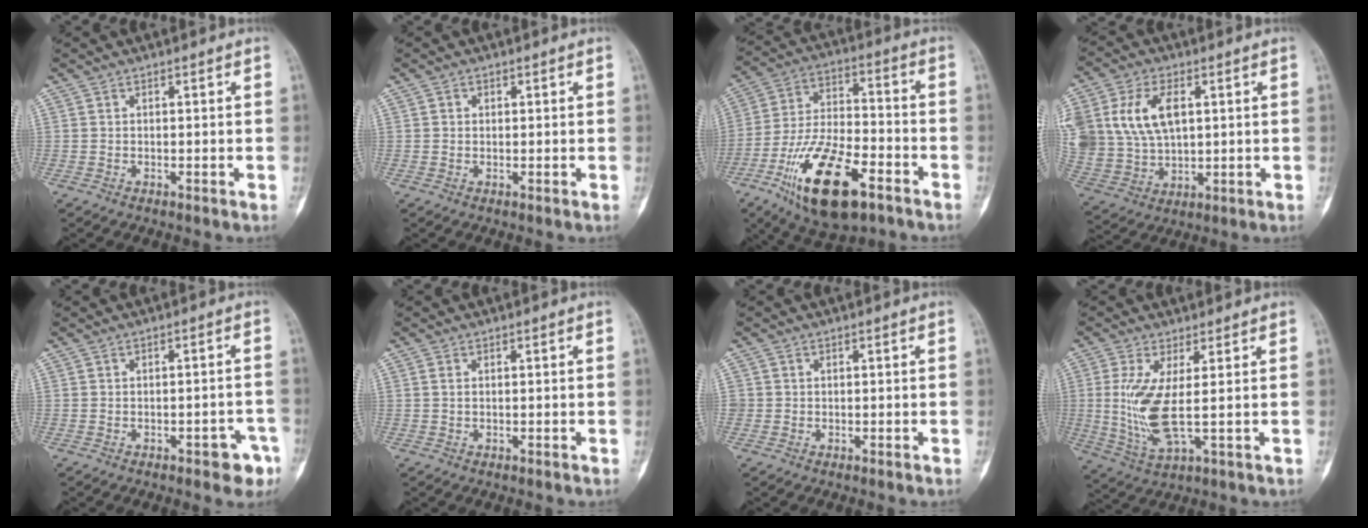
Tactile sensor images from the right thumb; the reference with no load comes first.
{"total": 1.0, "force": [0.3, 0.9, 0.3], "torque": [-0.001, 0.001, 0.003]}
{"total": 20.0, "force": [-10.1, 8.5, 15.0], "torque": [-0.272, 0.050, -0.171]}
{"total": 16.2, "force": [4.3, 10.5, 11.6], "torque": [-0.243, -0.003, 0.093]}
{"total": 4.8, "force": [-2.6, 2.2, 3.4], "torque": [-0.022, 0.020, -0.026]}
{"total": 0.7, "force": [0.2, 0.4, 0.6], "torque": [-0.013, 0.004, 0.005]}
{"total": 0.9, "force": [0.0, 0.9, 0.0], "torque": [0.007, 0.005, -0.001]}
{"total": 9.4, "force": [0.7, 2.2, 9.1], "torque": [-0.217, -0.020, 0.020]}